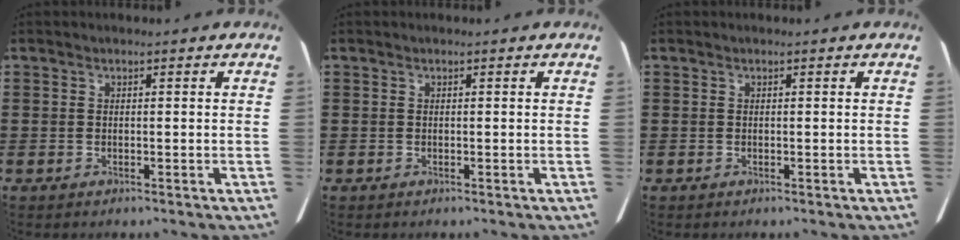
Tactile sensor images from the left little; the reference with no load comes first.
{"total": 0.0}
{"total": 0.0}